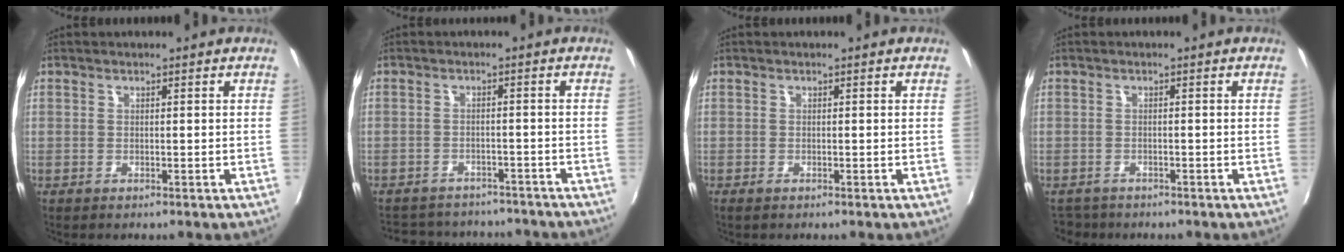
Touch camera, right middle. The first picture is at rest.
{"total": 15.2, "force": [-13.1, 5.8, 5.2], "torque": [-0.114, 0.010, -0.168]}
{"total": 0.5, "force": [-0.4, 0.2, 0.2], "torque": [-0.005, -0.004, -0.010]}
{"total": 2.9, "force": [-2.6, 1.4, 0.3], "torque": [-0.016, -0.009, -0.046]}